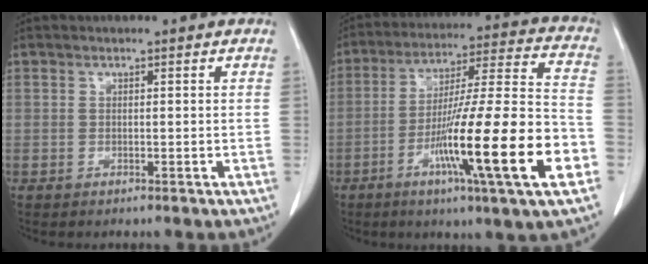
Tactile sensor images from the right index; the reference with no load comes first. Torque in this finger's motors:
{"motor_torque": [2.14, 0.00, 1.05, 0.21]}